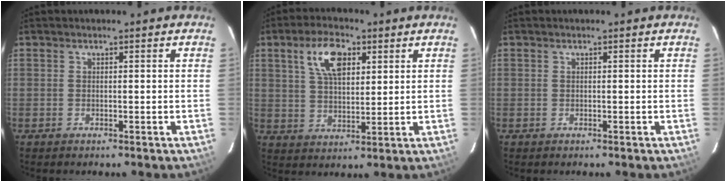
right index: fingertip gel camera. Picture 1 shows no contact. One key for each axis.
{"total": 9.1, "fx": 4.0, "fy": 4.5, "fz": 6.9, "tx": -0.129, "ty": 0.019, "tz": 0.075}
{"total": 0.0}